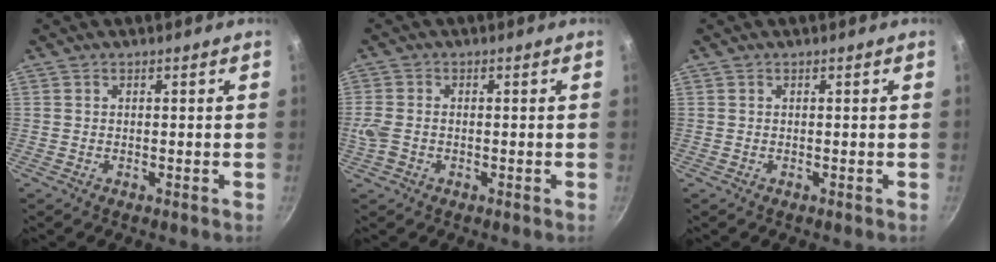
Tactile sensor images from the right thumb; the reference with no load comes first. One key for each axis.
{"total": 3.9, "fx": -1.1, "fy": 2.8, "fz": 2.5, "tx": -0.061, "ty": 0.004, "tz": -0.026}
{"total": 0.0}